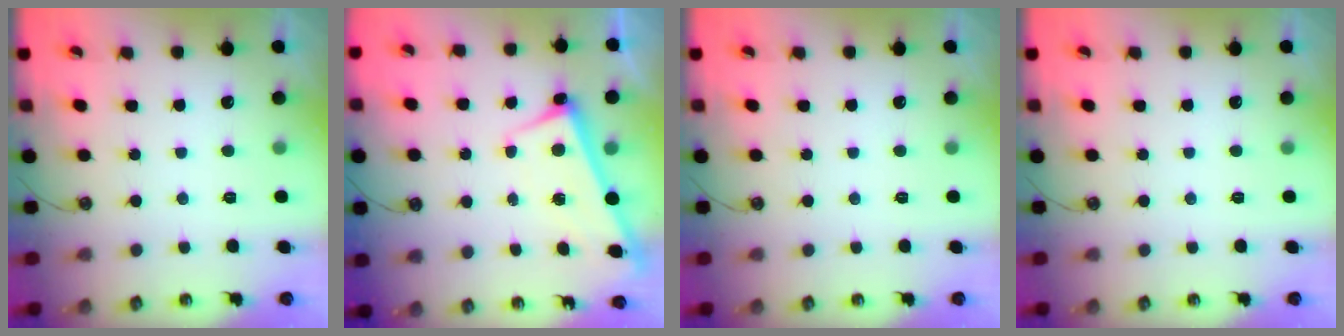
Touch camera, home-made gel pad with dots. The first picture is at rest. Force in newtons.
{"total": 2.8, "press": 2.8, "slide": 0.3}
{"total": 0.0}
{"total": 0.0}